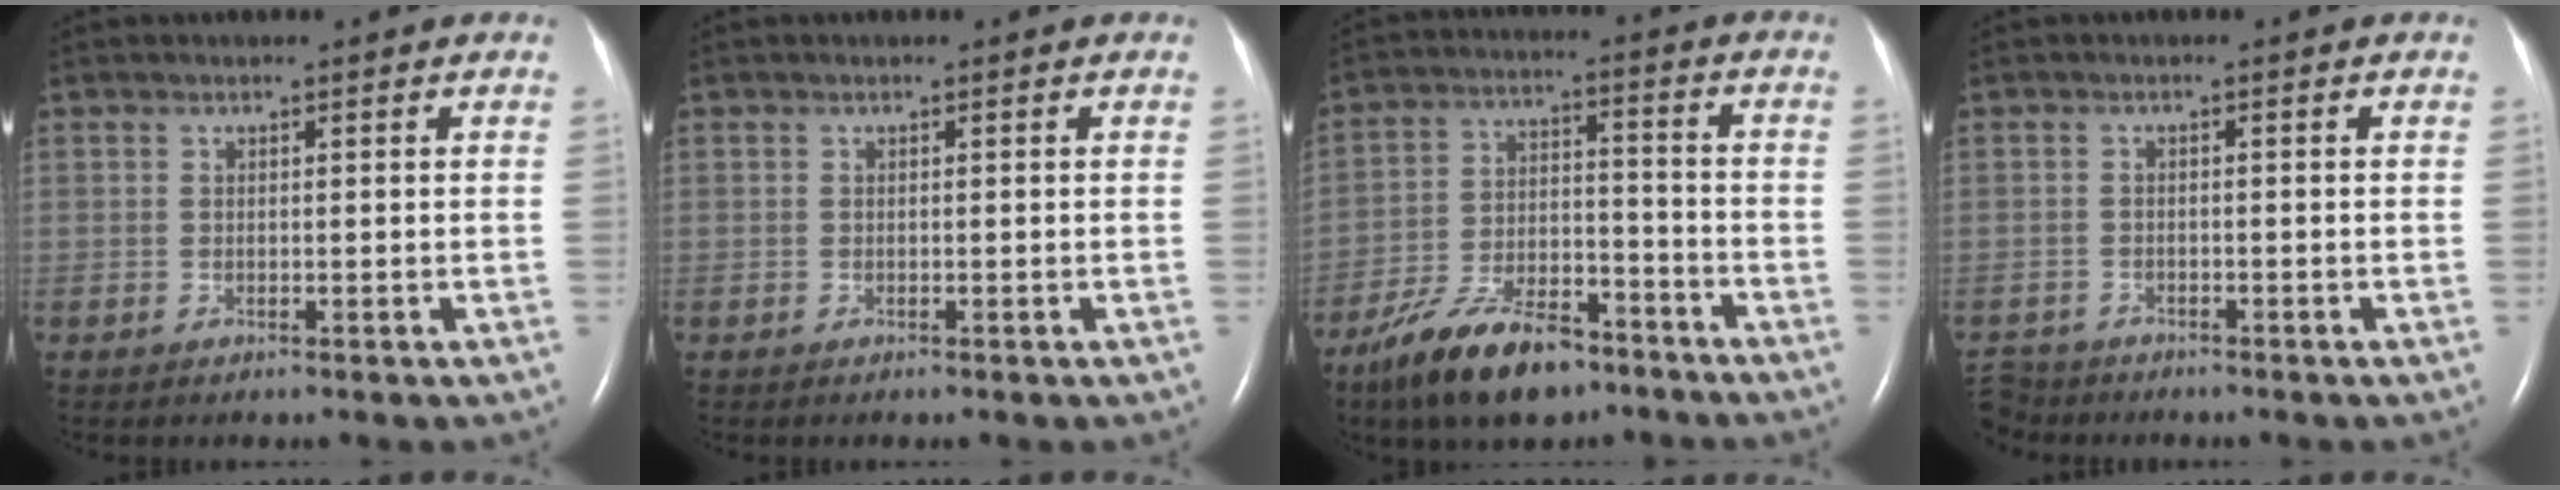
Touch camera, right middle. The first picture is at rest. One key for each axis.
{"total": 0.0}
{"total": 13.4, "fx": -9.8, "fy": 4.6, "fz": 7.9, "tx": -0.150, "ty": -0.003, "tz": -0.175}
{"total": 4.3, "fx": -4.0, "fy": 1.4, "fz": -0.2, "tx": 0.002, "ty": -0.012, "tz": -0.076}